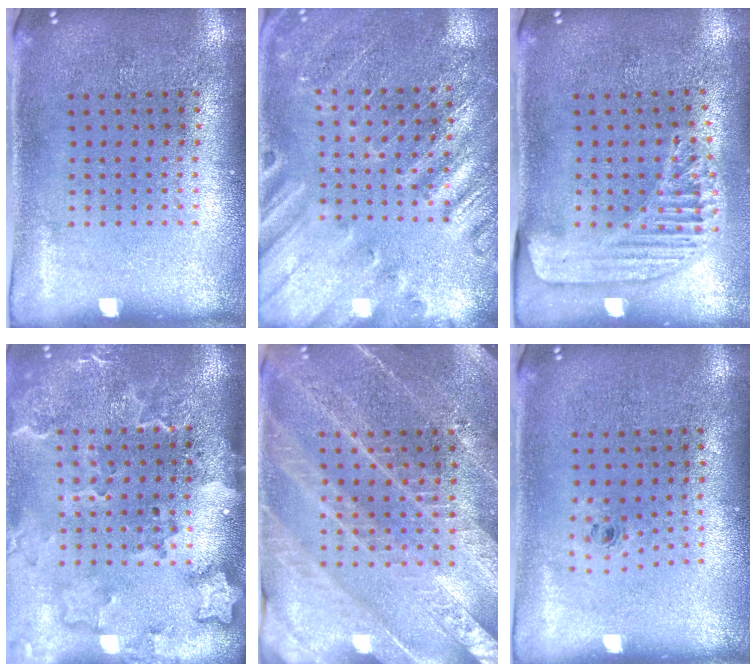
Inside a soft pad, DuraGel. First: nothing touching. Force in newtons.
{"total": 2.4, "press": 2.4, "slide": 0.3}
{"total": 1.5, "press": 1.5, "slide": 0.3}
{"total": 2.9, "press": 2.2, "slide": 1.8}
{"total": 3.5, "press": 3.3, "slide": 1.1}
{"total": 0.7, "press": 0.3, "slide": 0.6}